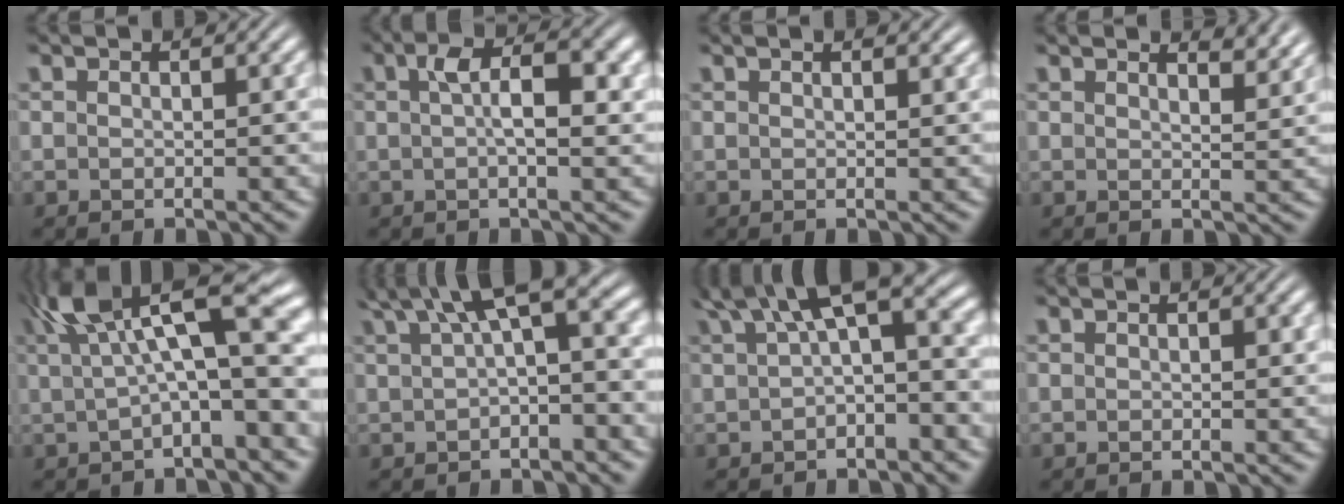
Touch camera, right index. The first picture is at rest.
{"total": 4.5, "force": [0.7, 1.4, 4.2], "torque": [-0.066, 0.008, 0.003]}
{"total": 1.0, "force": [0.9, -0.1, 0.3], "torque": [-0.002, -0.001, 0.014]}
{"total": 2.8, "force": [2.7, 0.1, 0.7], "torque": [-0.007, -0.007, 0.043]}
{"total": 9.9, "force": [1.9, 3.9, 8.9], "torque": [-0.121, 0.017, 0.027]}
{"total": 7.2, "force": [3.0, 2.4, 6.1], "torque": [-0.076, 0.028, 0.041]}
{"total": 7.5, "force": [2.5, 2.9, 6.4], "torque": [-0.085, 0.020, 0.035]}
{"total": 0.0}